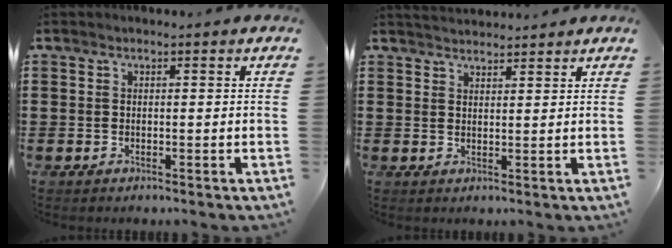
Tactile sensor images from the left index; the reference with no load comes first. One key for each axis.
{"total": 2.1, "fx": 2.1, "fy": 0.0, "fz": 0.0, "tx": -0.005, "ty": -0.002, "tz": 0.042}